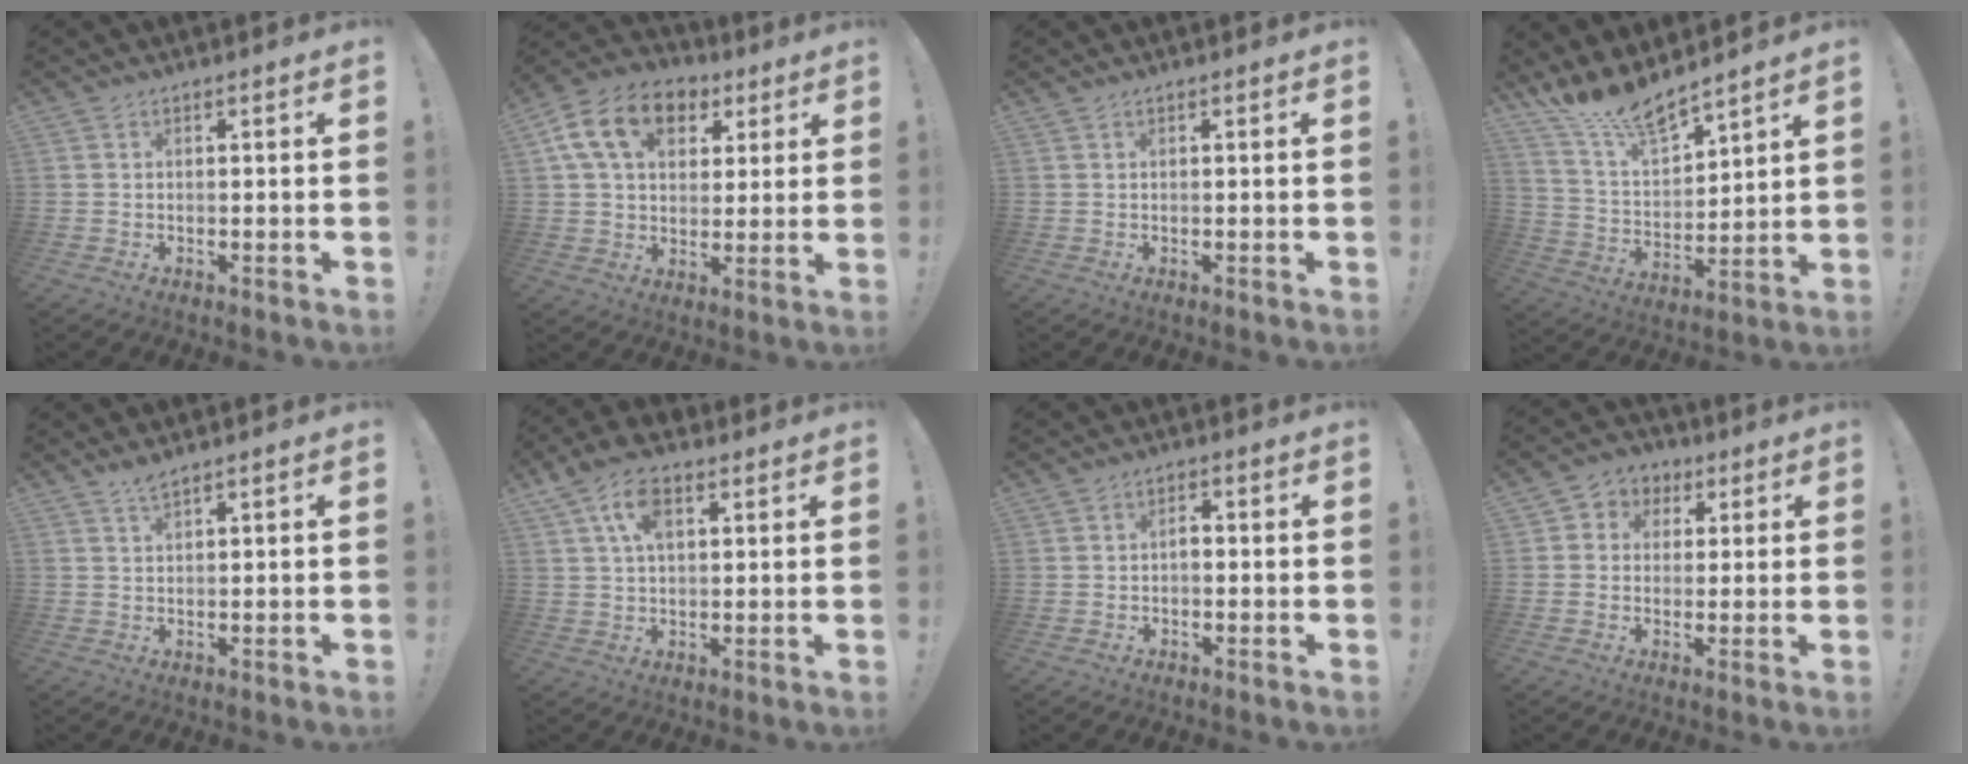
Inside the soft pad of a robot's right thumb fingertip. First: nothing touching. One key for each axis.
{"total": 16.3, "fx": 6.6, "fy": 11.4, "fz": 9.6, "tx": -0.154, "ty": -0.012, "tz": 0.124}
{"total": 0.0}
{"total": 12.8, "fx": 11.8, "fy": 2.4, "fz": 4.2, "tx": -0.100, "ty": -0.093, "tz": 0.216}
{"total": 2.3, "fx": 2.1, "fy": 0.0, "fz": 1.1, "tx": -0.019, "ty": -0.013, "tz": 0.036}
{"total": 10.3, "fx": 4.7, "fy": 5.5, "fz": 7.3, "tx": -0.130, "ty": -0.003, "tz": 0.090}
{"total": 3.3, "fx": 0.1, "fy": 2.9, "fz": 1.5, "tx": -0.012, "ty": -0.003, "tz": -0.003}
{"total": 5.6, "fx": 0.4, "fy": 5.4, "fz": 1.5, "tx": -0.014, "ty": 0.004, "tz": 0.010}